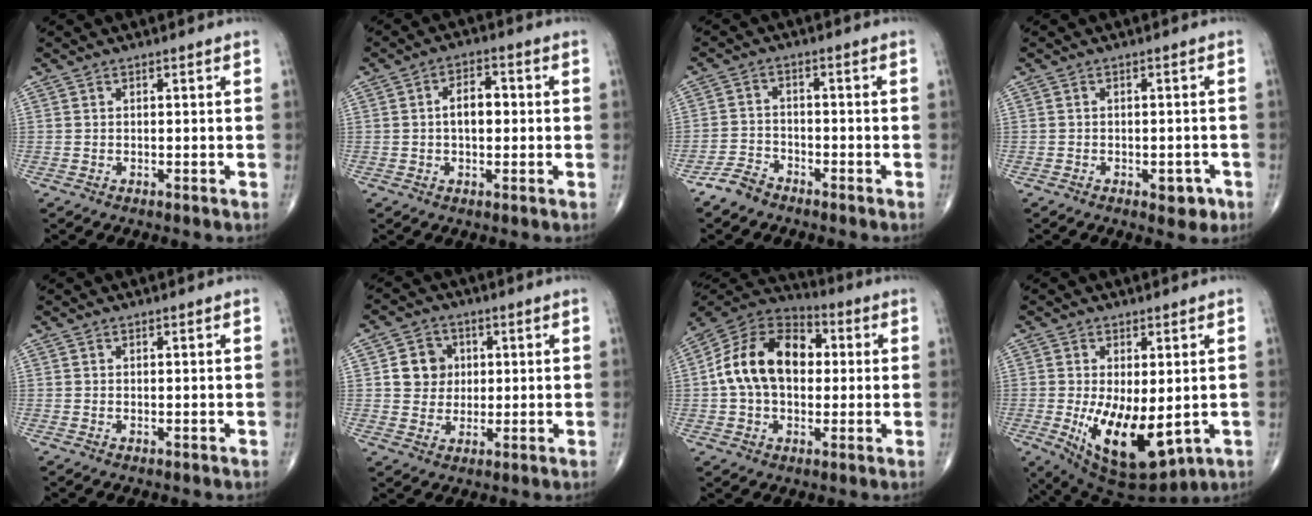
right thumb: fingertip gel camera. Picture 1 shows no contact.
{"total": 5.6, "force": [0.2, 3.3, 4.5], "torque": [-0.067, 0.015, -0.003]}
{"total": 4.1, "force": [-3.4, 2.0, 0.9], "torque": [-0.017, 0.014, -0.071]}
{"total": 3.6, "force": [-1.7, 2.1, 2.4], "torque": [-0.013, 0.005, -0.020]}
{"total": 0.0}
{"total": 6.8, "force": [1.3, 6.1, 2.5], "torque": [-0.009, 0.000, 0.020]}
{"total": 17.3, "force": [1.3, 11.9, 12.5], "torque": [-0.197, 0.032, 0.014]}
{"total": 14.7, "force": [-2.5, 7.0, 12.7], "torque": [-0.207, -0.027, -0.015]}